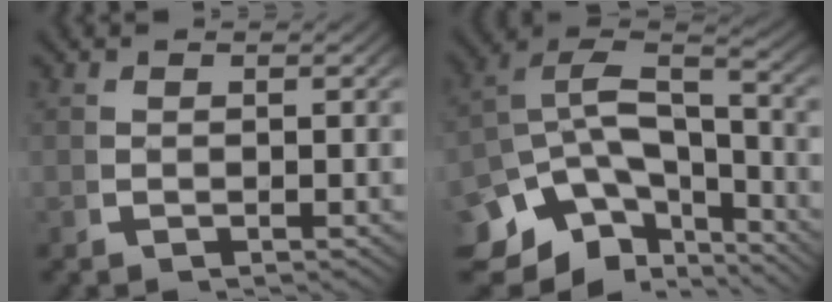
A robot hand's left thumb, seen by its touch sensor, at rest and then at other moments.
{"total": 12.0, "force": [-2.9, 8.5, 7.9], "torque": [-0.161, -0.054, -0.035]}